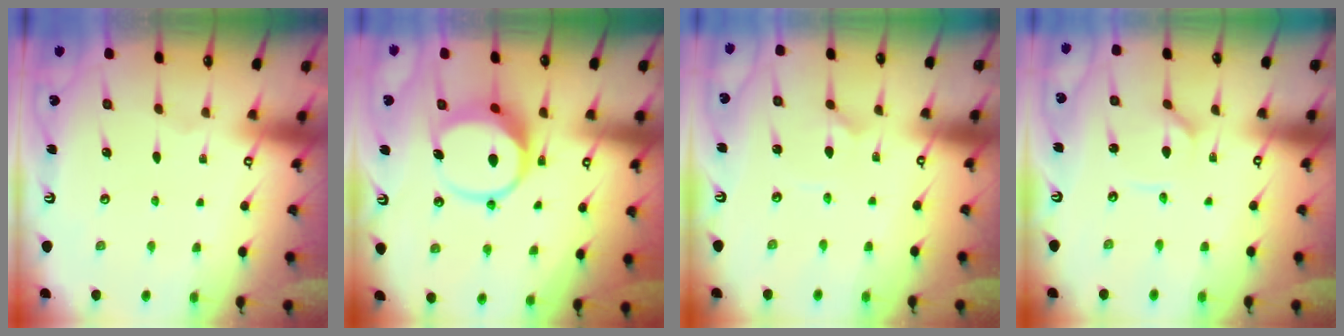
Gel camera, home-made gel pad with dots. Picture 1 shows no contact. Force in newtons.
{"total": 10.0, "press": 9.9, "slide": 1.3}
{"total": 2.1, "press": 2.1, "slide": 0.5}
{"total": 1.3, "press": 1.2, "slide": 0.1}